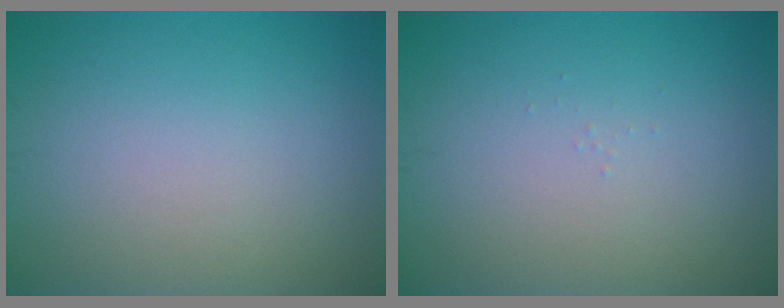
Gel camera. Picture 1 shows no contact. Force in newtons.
{"total": 0.0}